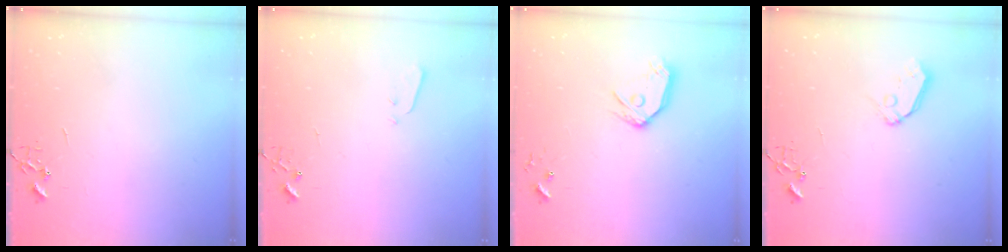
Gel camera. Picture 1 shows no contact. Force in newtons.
{"total": 3.2, "press": 3.1, "slide": 0.7}
{"total": 11.3, "press": 11.2, "slide": 1.4}
{"total": 6.9, "press": 6.9, "slide": 0.5}